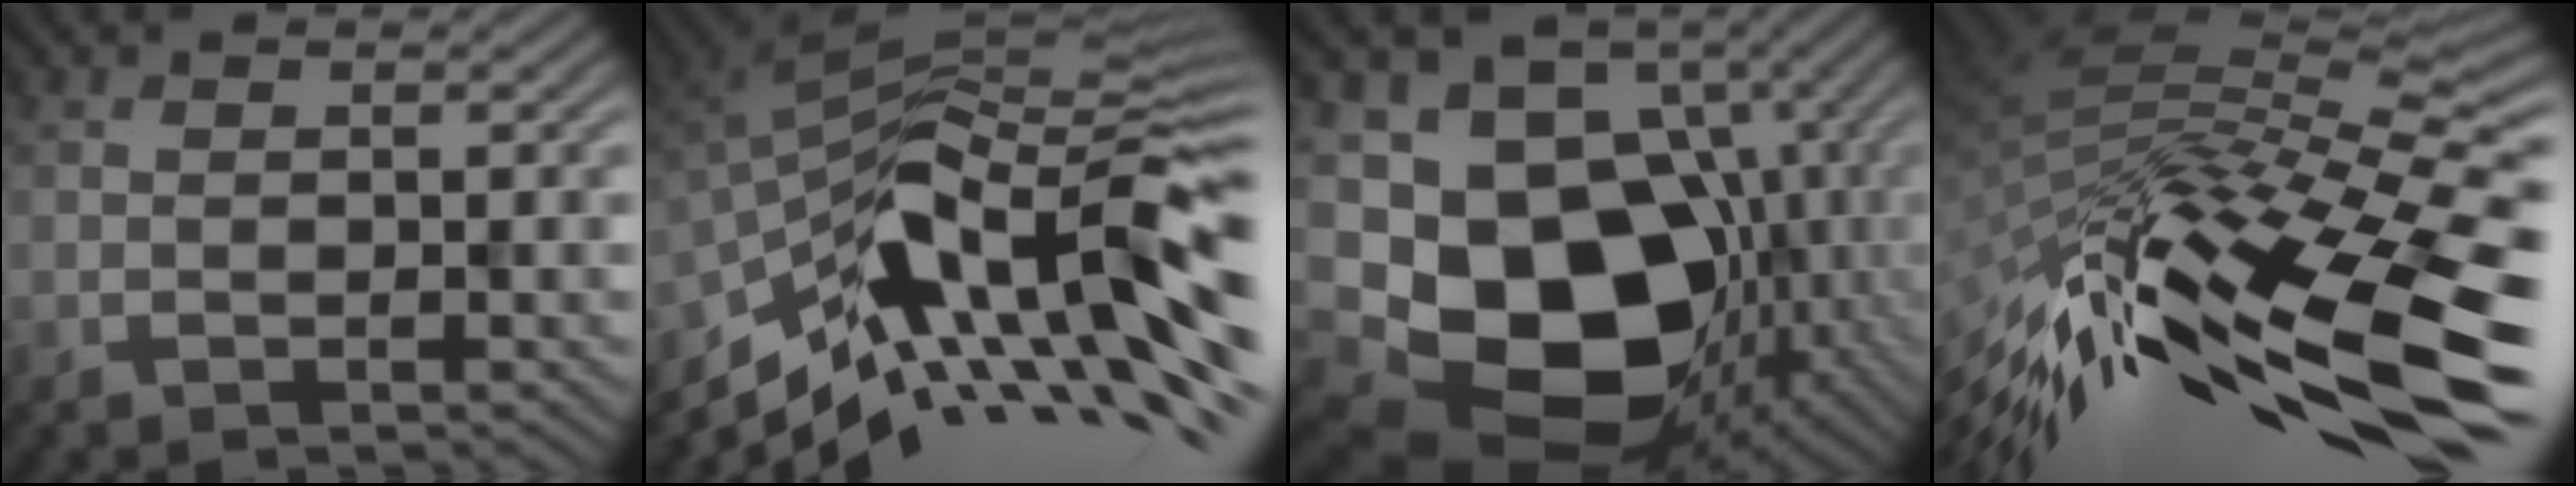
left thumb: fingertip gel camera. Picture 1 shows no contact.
{"total": 15.0, "force": [-5.7, 5.2, 12.9], "torque": [-0.229, 0.014, -0.110]}
{"total": 18.7, "force": [-5.2, 14.4, 10.8], "torque": [-0.212, -0.042, -0.059]}
{"total": 17.0, "force": [-7.7, 5.7, 14.1], "torque": [-0.291, -0.023, -0.118]}